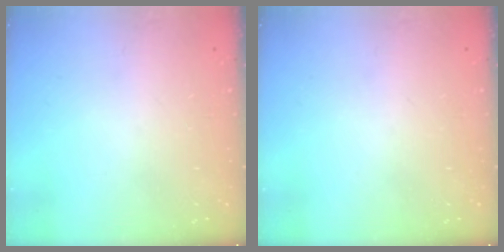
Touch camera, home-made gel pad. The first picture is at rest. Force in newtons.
{"total": 0.0}